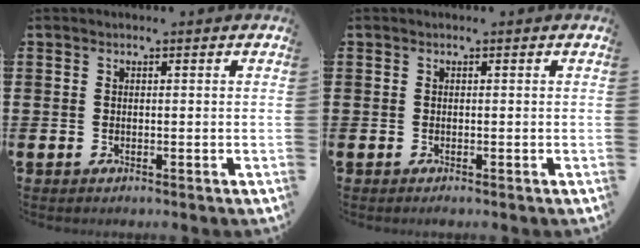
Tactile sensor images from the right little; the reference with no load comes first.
{"total": 0.0}